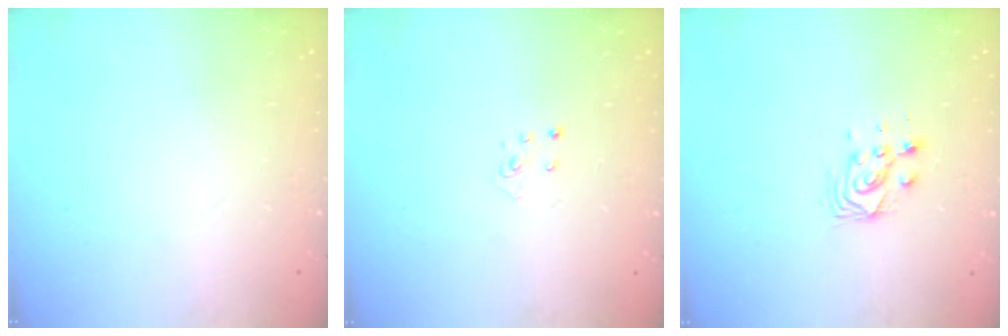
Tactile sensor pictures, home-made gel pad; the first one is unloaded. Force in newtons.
{"total": 2.8, "press": 2.8, "slide": 0.3}
{"total": 6.2, "press": 6.2, "slide": 0.2}